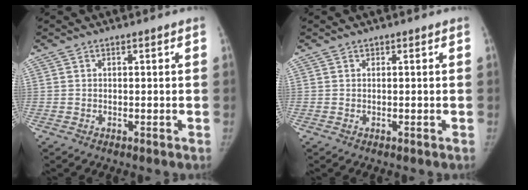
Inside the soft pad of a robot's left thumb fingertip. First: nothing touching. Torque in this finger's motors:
{"motor_torque": [0.00, 0.00, -0.09, -0.09, 0.00]}